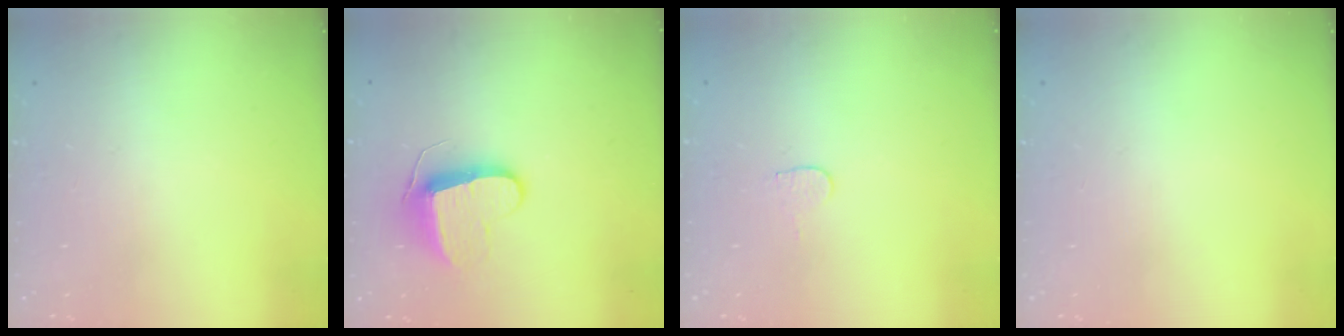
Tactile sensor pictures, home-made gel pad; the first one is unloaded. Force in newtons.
{"total": 9.7, "press": 9.7, "slide": 0.2}
{"total": 4.9, "press": 4.9, "slide": 0.3}
{"total": 0.0}